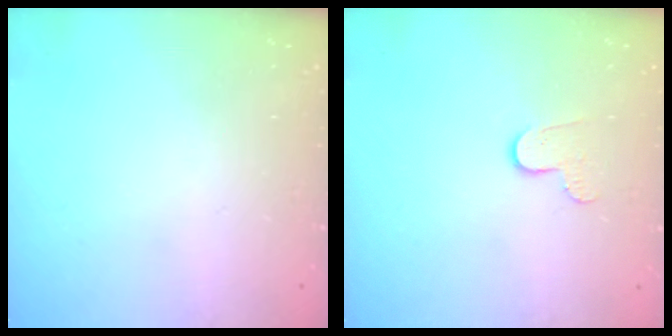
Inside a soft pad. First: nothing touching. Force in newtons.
{"total": 6.2, "press": 6.1, "slide": 0.5}